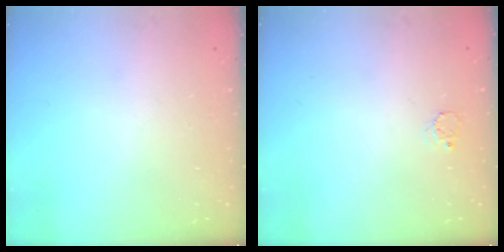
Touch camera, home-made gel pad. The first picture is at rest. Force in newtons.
{"total": 2.3, "press": 2.3, "slide": 0.2}